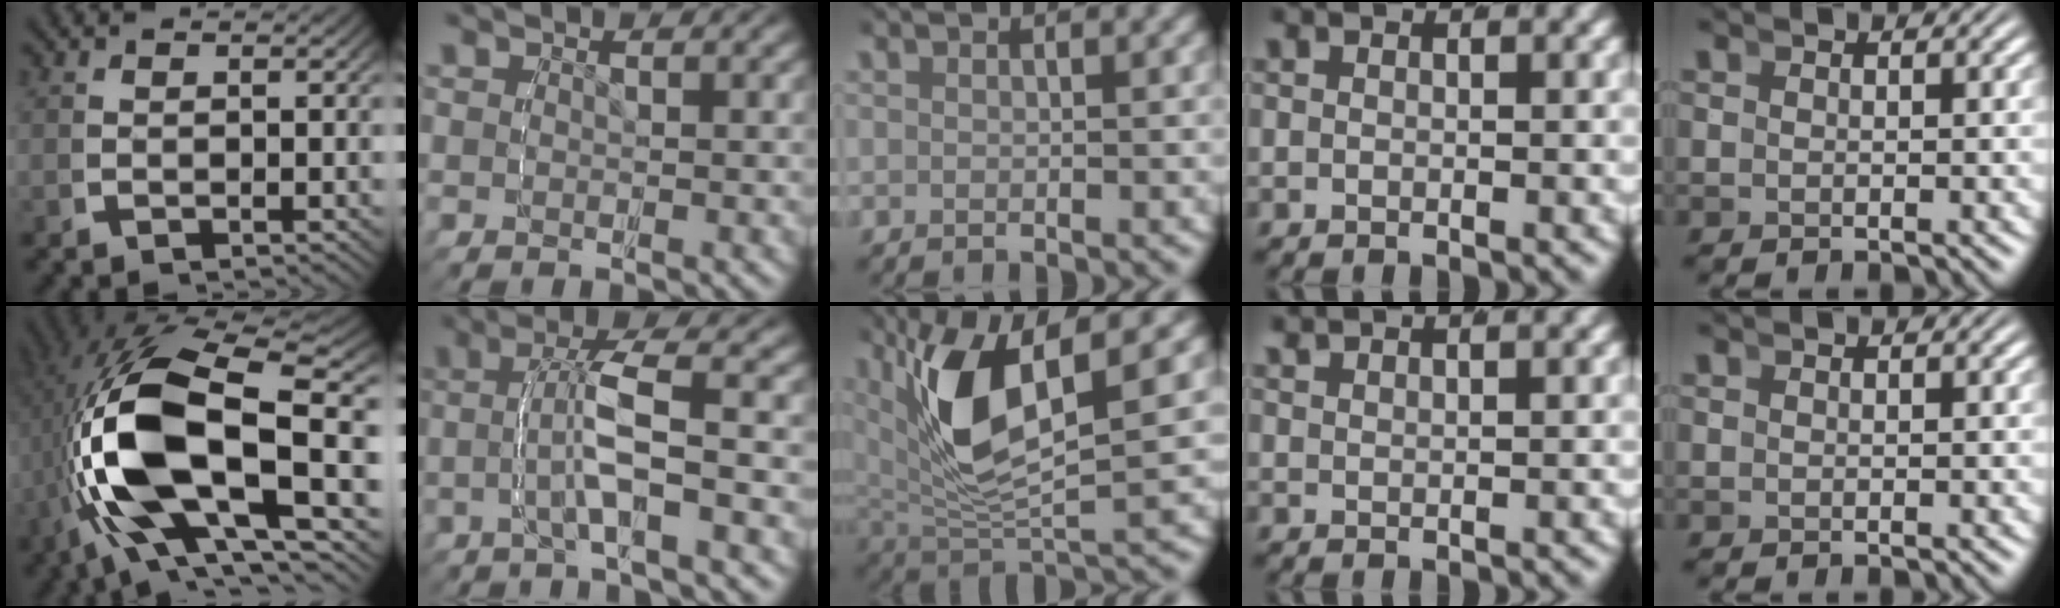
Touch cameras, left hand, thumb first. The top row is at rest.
{"thumb": {"total": 17.9, "force": [0.5, 8.8, 15.6], "torque": [-0.327, -0.023, 0.024]}, "index": {"total": 4.0, "force": [-0.2, 0.2, 4.0], "torque": [-0.077, 0.012, -0.009]}, "middle": {"total": 8.9, "force": [2.4, 3.7, 7.8], "torque": [-0.156, 0.009, 0.041]}, "ring": {"total": 1.9, "force": [1.9, -0.3, 0.3], "torque": [0.001, 0.009, 0.033]}}